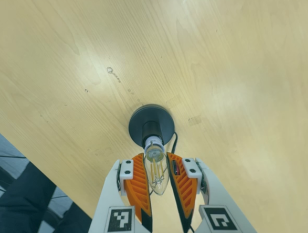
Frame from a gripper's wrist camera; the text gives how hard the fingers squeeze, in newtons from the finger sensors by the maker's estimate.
{"total": 11.0, "left": 11.3, "right": 10.8}